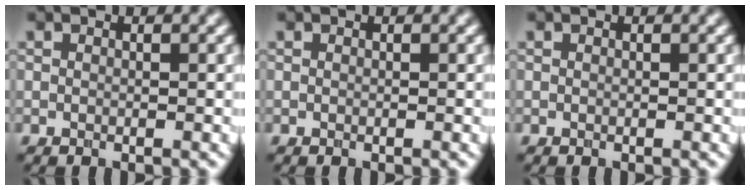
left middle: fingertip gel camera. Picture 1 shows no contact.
{"total": 0.0}
{"total": 0.0}